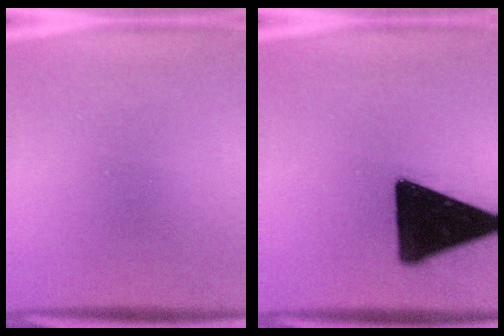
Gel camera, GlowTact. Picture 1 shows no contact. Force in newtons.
{"total": 20.0}